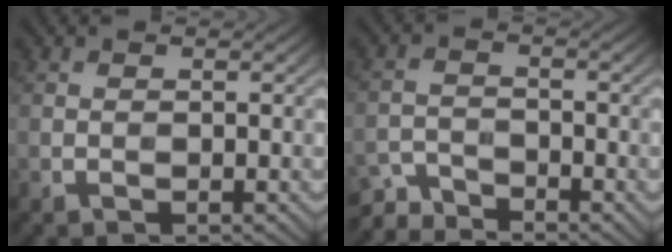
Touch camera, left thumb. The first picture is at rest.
{"total": 3.9, "force": [-3.7, 0.9, 1.0], "torque": [-0.018, -0.004, -0.081]}